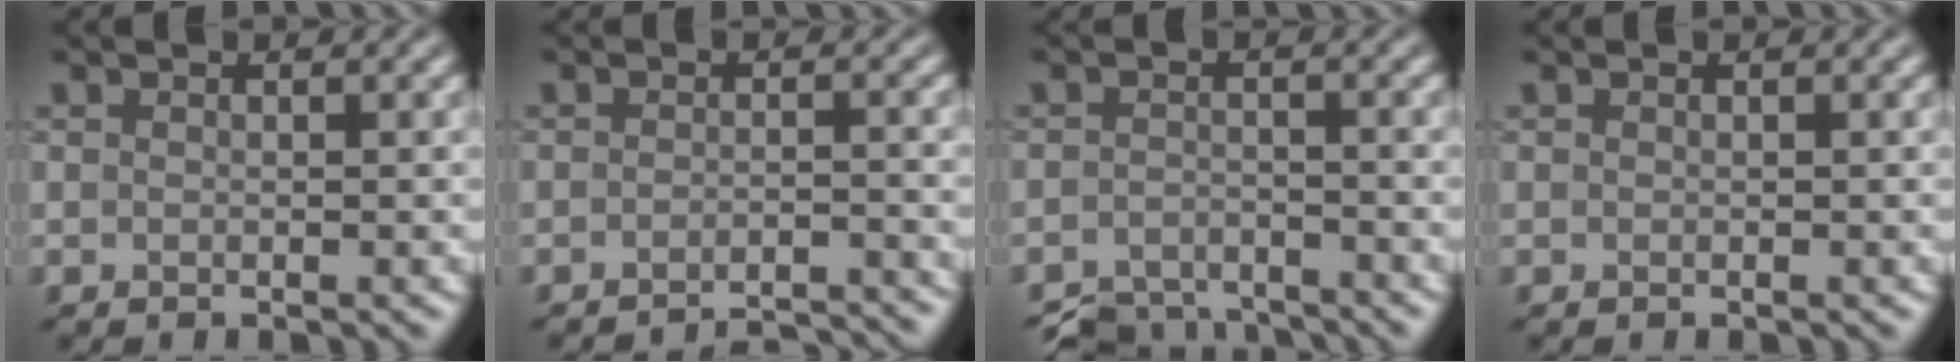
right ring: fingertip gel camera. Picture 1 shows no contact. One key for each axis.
{"total": 4.4, "fx": -4.3, "fy": 0.2, "fz": 1.1, "tx": -0.018, "ty": 0.006, "tz": -0.060}
{"total": 5.0, "fx": -4.7, "fy": 1.2, "fz": 1.0, "tx": -0.020, "ty": -0.009, "tz": -0.088}
{"total": 0.0}